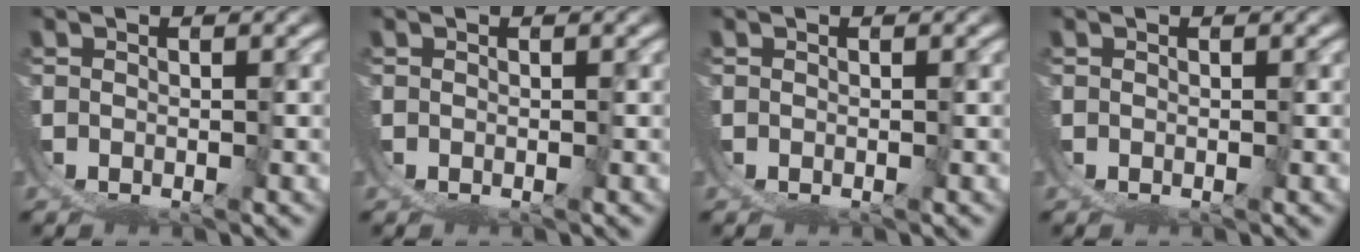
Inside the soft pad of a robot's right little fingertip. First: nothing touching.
{"total": 0.0}
{"total": 0.0}
{"total": 0.0}